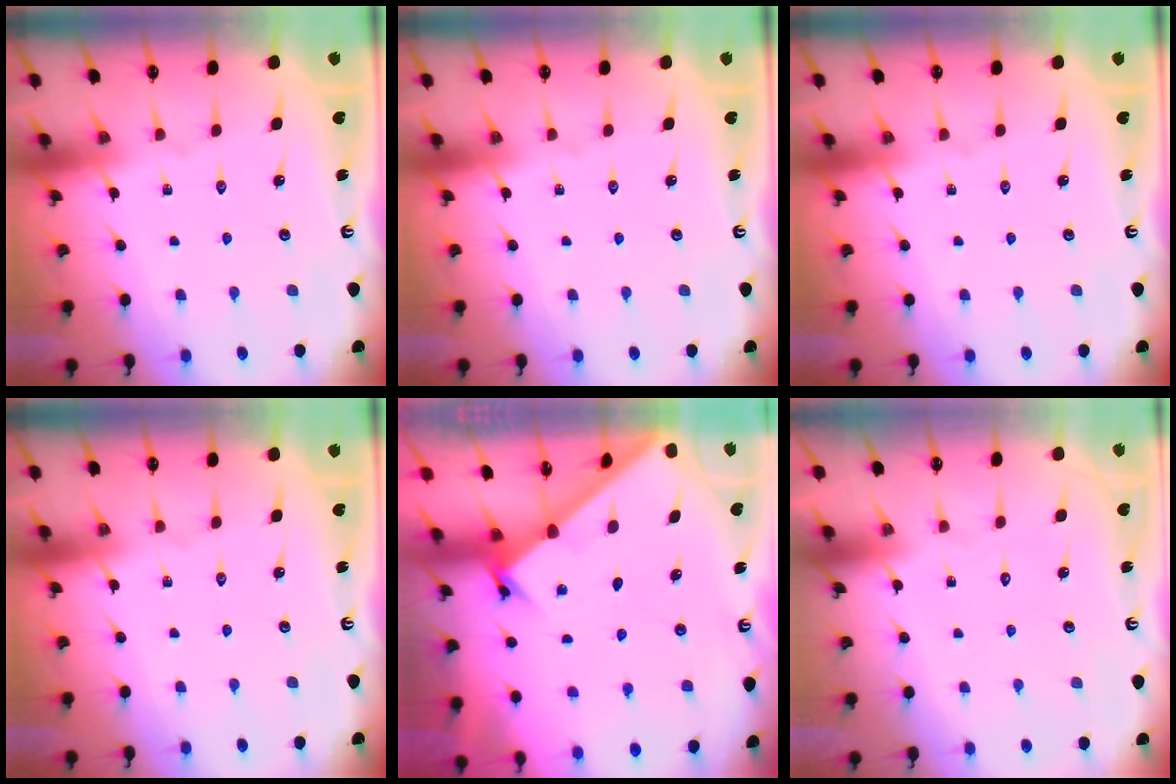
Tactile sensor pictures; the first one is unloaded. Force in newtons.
{"total": 0.0}
{"total": 0.0}
{"total": 0.0}
{"total": 1.8, "press": 1.8, "slide": 0.2}
{"total": 1.6, "press": 1.6, "slide": 0.0}